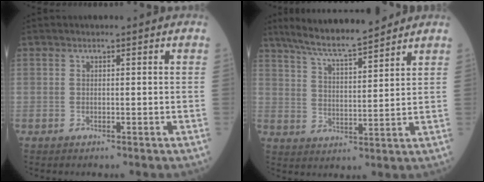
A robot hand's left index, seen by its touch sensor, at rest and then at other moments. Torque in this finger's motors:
{"motor_torque": [-0.06, -0.34, 0.21, 0.05]}